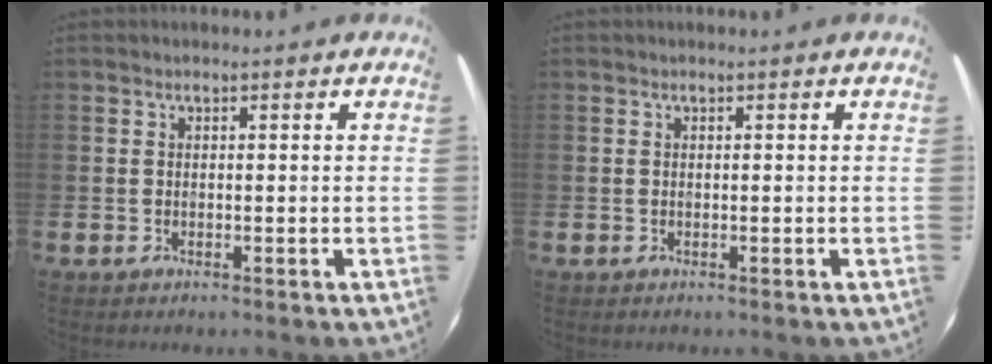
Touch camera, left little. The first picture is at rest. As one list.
[{"total": 0.0}]